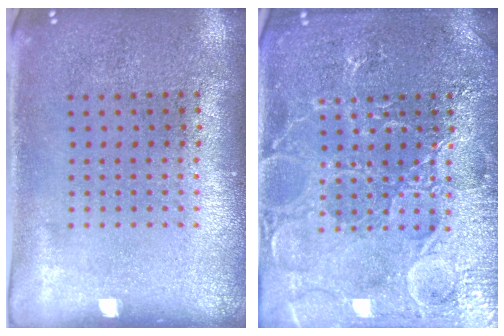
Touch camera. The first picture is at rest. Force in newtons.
{"total": 4.7, "press": 4.6, "slide": 0.6}